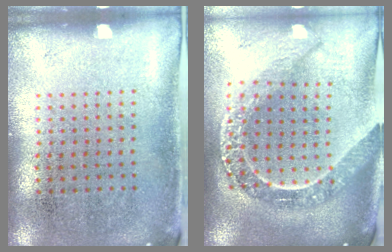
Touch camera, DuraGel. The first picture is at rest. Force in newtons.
{"total": 2.4, "press": 2.0, "slide": 1.3}